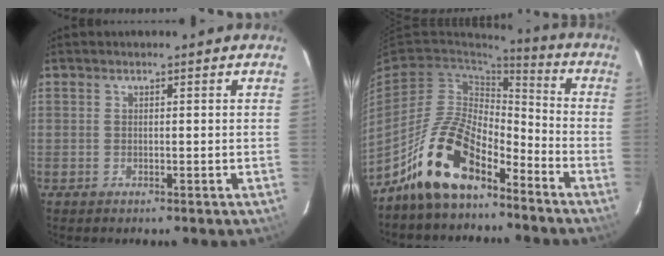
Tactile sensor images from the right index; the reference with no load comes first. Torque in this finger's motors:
{"motor_torque": [0.54, -0.62, 1.06, 0.21]}